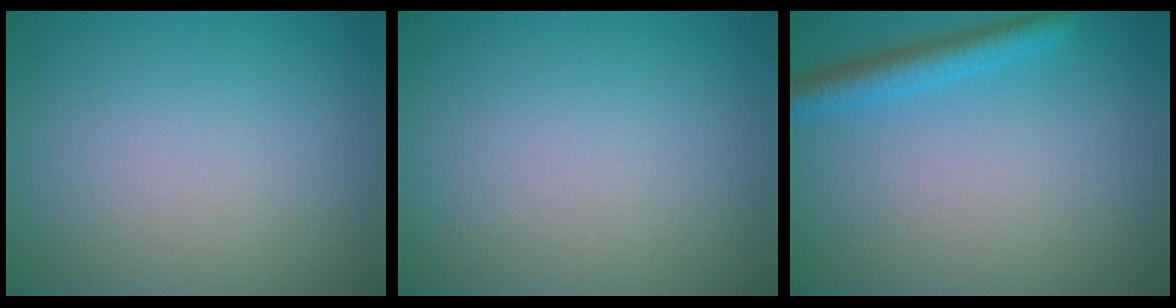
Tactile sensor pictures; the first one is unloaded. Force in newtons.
{"total": 0.0}
{"total": 2.8, "press": 2.8, "slide": 0.1}